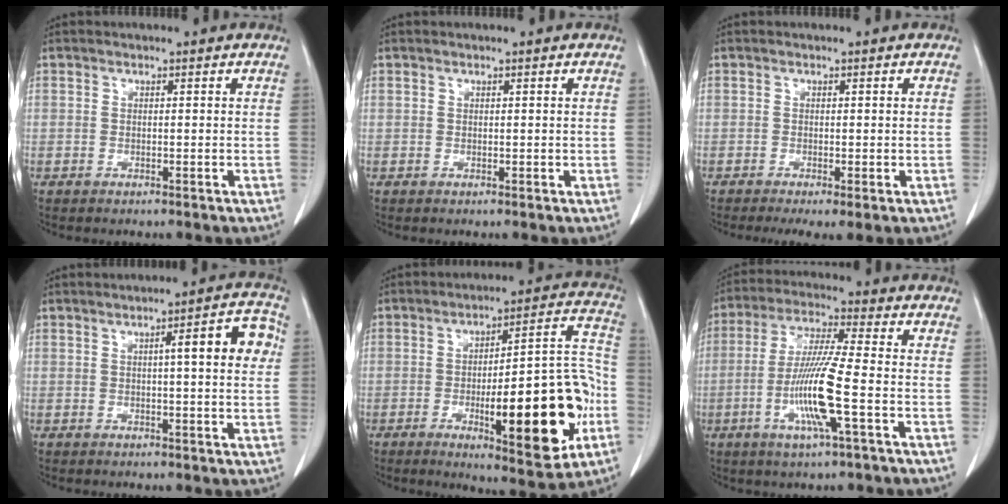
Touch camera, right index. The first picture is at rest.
{"total": 0.0}
{"total": 3.9, "force": [-1.7, 1.0, 3.4], "torque": [-0.056, -0.009, -0.022]}
{"total": 7.1, "force": [1.5, 1.1, 6.8], "torque": [-0.088, 0.019, 0.016]}
{"total": 20.9, "force": [-6.0, 4.5, 19.5], "torque": [-0.242, 0.021, -0.072]}
{"total": 11.4, "force": [-3.2, -0.2, 11.0], "torque": [-0.220, -0.012, -0.067]}